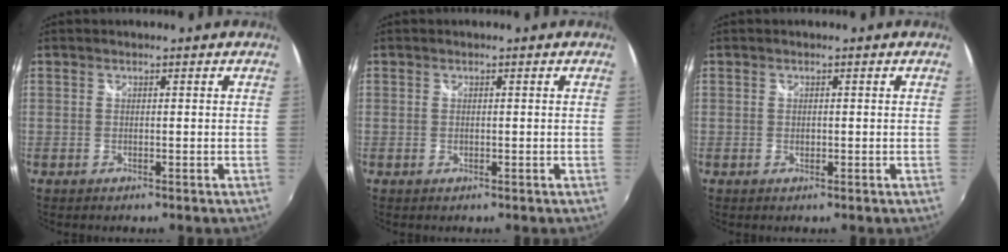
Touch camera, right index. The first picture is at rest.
{"total": 0.5, "force": [0.0, 0.3, 0.5], "torque": [-0.010, -0.002, -0.001]}
{"total": 0.7, "force": [-0.1, 0.6, 0.4], "torque": [-0.008, -0.002, 0.000]}